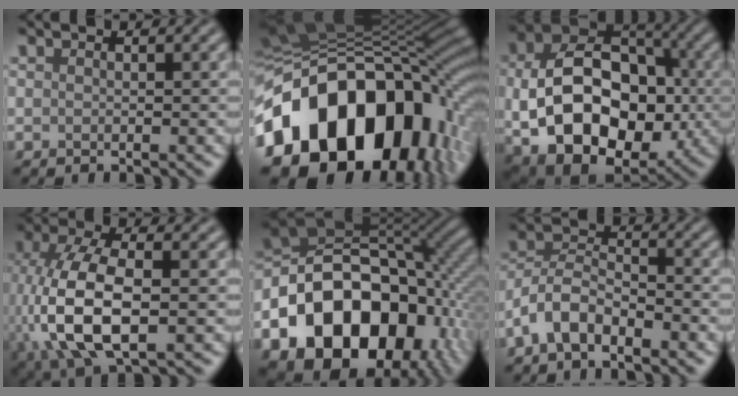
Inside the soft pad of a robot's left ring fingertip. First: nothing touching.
{"total": 20.0, "force": [-4.6, 14.0, 13.5], "torque": [-0.247, -0.005, -0.082]}
{"total": 14.5, "force": [-2.3, 9.8, 10.5], "torque": [-0.169, -0.014, -0.042]}
{"total": 10.2, "force": [-1.9, 4.8, 8.8], "torque": [-0.192, -0.004, -0.043]}
{"total": 19.5, "force": [-7.6, 14.0, 11.1], "torque": [-0.196, -0.005, -0.123]}
{"total": 4.7, "force": [-2.9, 2.4, 2.9], "torque": [-0.054, 0.010, -0.066]}